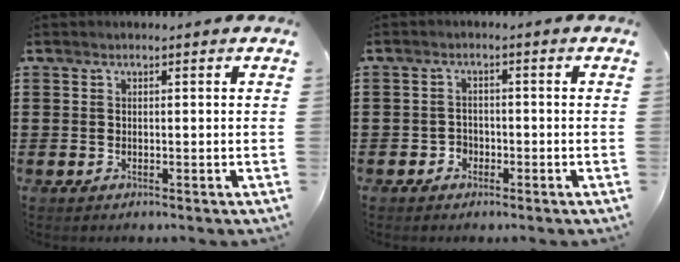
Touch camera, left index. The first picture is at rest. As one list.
[{"total": 1.8, "force": [-1.2, 1.3, 0.0], "torque": [-0.007, 0.002, -0.029]}]